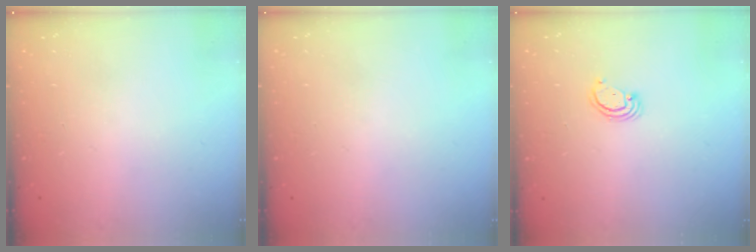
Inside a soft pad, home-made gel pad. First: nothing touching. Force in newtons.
{"total": 0.0}
{"total": 2.4, "press": 2.4, "slide": 0.2}